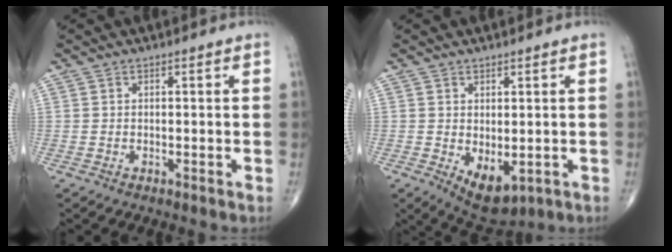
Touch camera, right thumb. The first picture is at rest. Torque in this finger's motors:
{"motor_torque": [-0.09, 0.64, 0.37, 0.31, 0.14]}